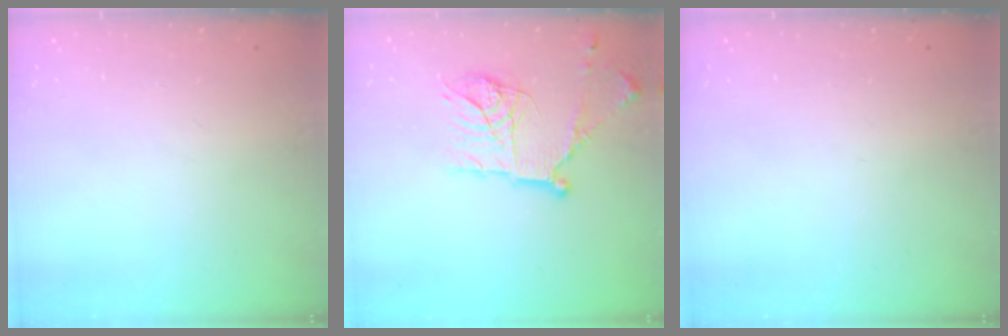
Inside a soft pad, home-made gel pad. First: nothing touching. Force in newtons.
{"total": 16.6, "press": 16.6, "slide": 1.3}
{"total": 0.0}